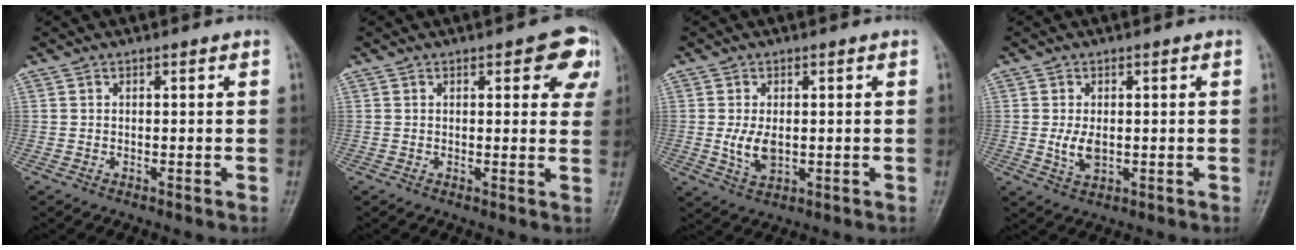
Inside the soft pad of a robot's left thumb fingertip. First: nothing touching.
{"total": 7.7, "force": [3.4, 3.4, 6.0], "torque": [-0.027, -0.006, 0.030]}
{"total": 4.9, "force": [-0.2, 3.0, 3.9], "torque": [-0.073, -0.010, 0.002]}
{"total": 4.0, "force": [-0.2, 2.4, 3.2], "torque": [-0.059, -0.008, 0.000]}